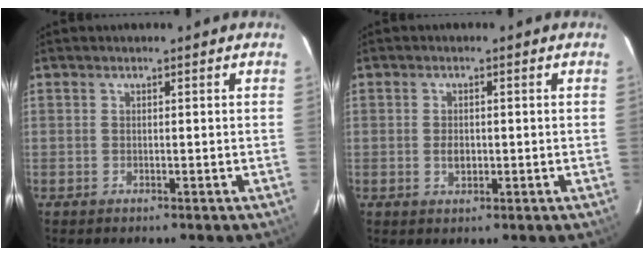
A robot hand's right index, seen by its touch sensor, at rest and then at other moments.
{"total": 2.3, "force": [-0.3, 1.5, 1.7], "torque": [-0.030, 0.000, -0.004]}